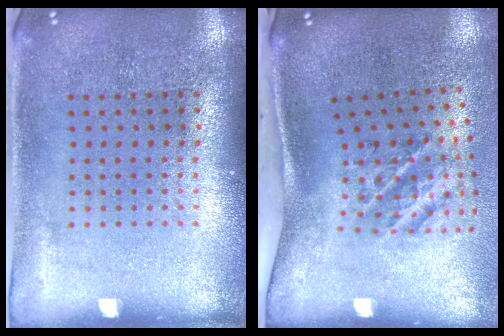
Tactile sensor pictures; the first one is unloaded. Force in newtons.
{"total": 2.3, "press": 1.3, "slide": 1.9}